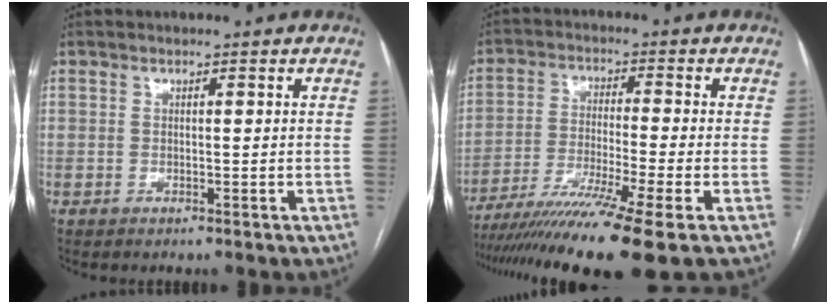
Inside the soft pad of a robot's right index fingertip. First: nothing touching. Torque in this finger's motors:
{"motor_torque": [1.36, -0.78, 1.05, 0.21]}